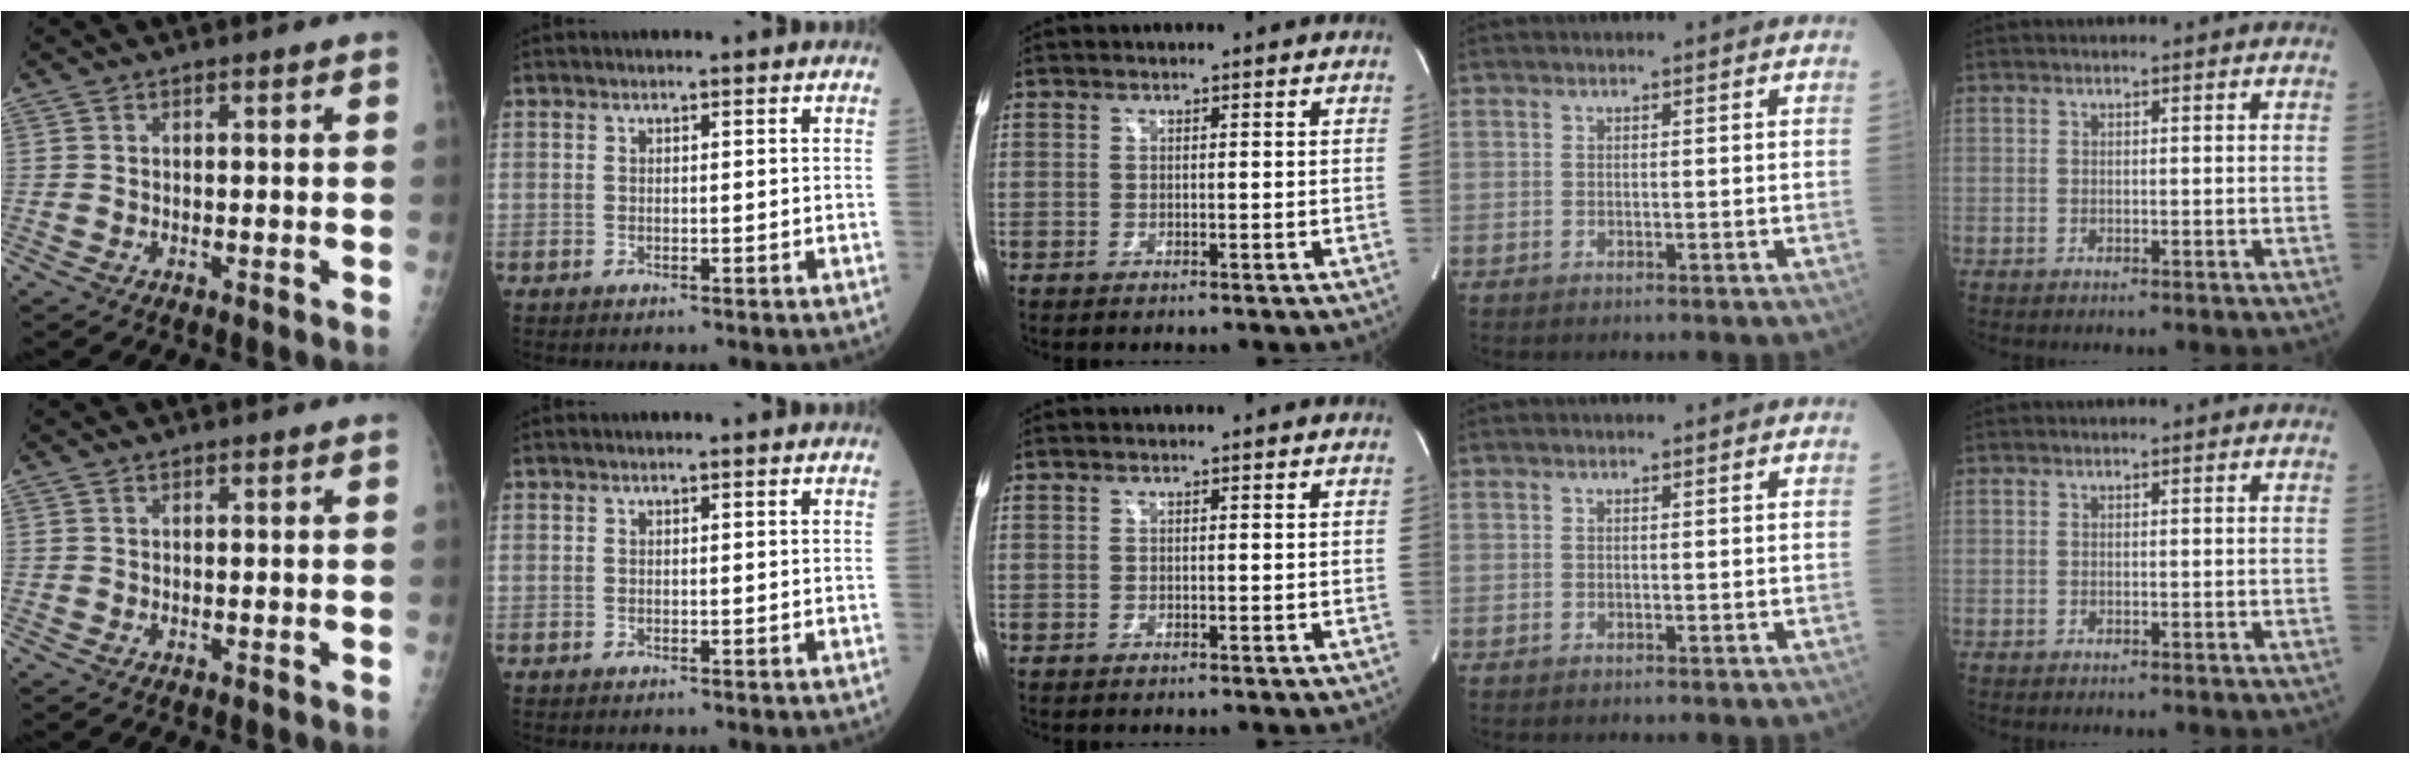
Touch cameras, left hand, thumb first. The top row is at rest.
{}